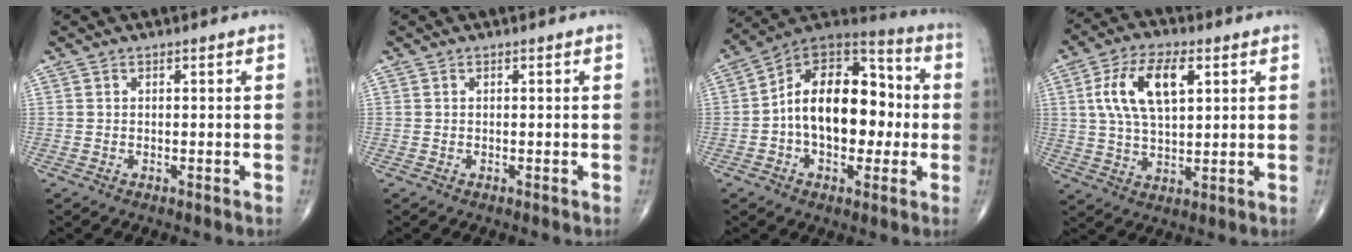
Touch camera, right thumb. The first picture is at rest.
{"total": 0.0}
{"total": 19.7, "force": [-0.9, 12.2, 15.5], "torque": [-0.210, 0.040, -0.023]}
{"total": 12.6, "force": [3.7, 6.1, 10.3], "torque": [-0.194, 0.002, 0.069]}